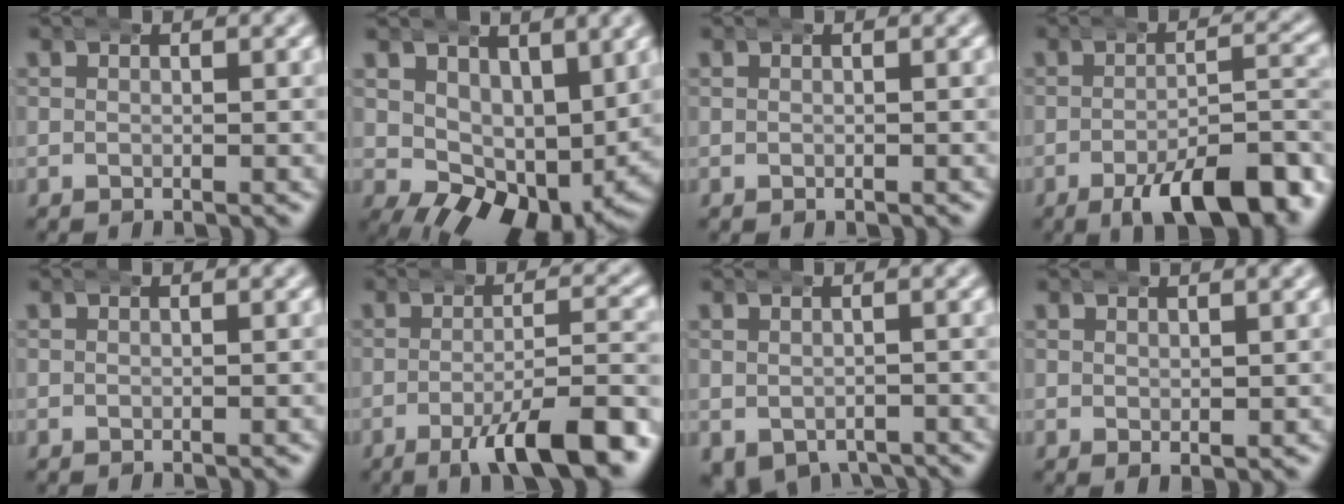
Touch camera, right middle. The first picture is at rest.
{"total": 7.5, "force": [-1.3, 4.3, 6.0], "torque": [-0.101, -0.056, 0.006]}
{"total": 0.0}
{"total": 8.7, "force": [-5.1, 2.6, 6.5], "torque": [-0.084, -0.012, -0.076]}
{"total": 0.0}
{"total": 7.6, "force": [-4.2, 1.6, 6.1], "torque": [-0.092, -0.012, -0.062]}
{"total": 4.2, "force": [-3.2, 2.2, 1.6], "torque": [-0.026, -0.020, -0.038]}
{"total": 1.3, "force": [0.8, 0.3, 1.0], "torque": [-0.010, -0.005, 0.018]}